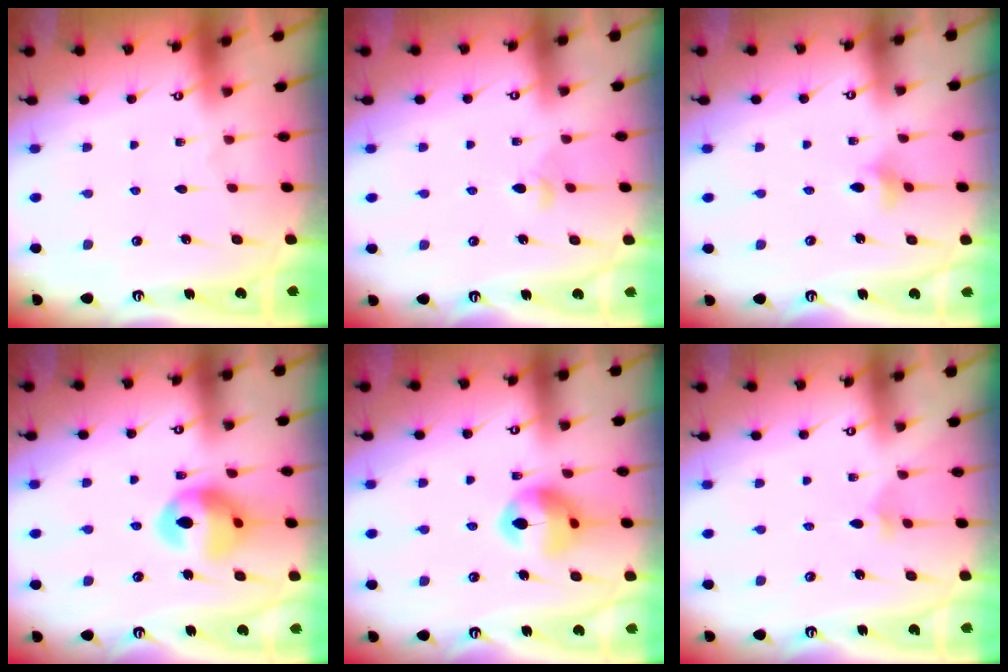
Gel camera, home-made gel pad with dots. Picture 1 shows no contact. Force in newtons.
{"total": 3.3, "press": 3.2, "slide": 0.7}
{"total": 3.5, "press": 3.5, "slide": 0.5}
{"total": 14.6, "press": 13.8, "slide": 4.8}
{"total": 13.3, "press": 13.2, "slide": 1.4}
{"total": 2.2, "press": 2.1, "slide": 0.6}